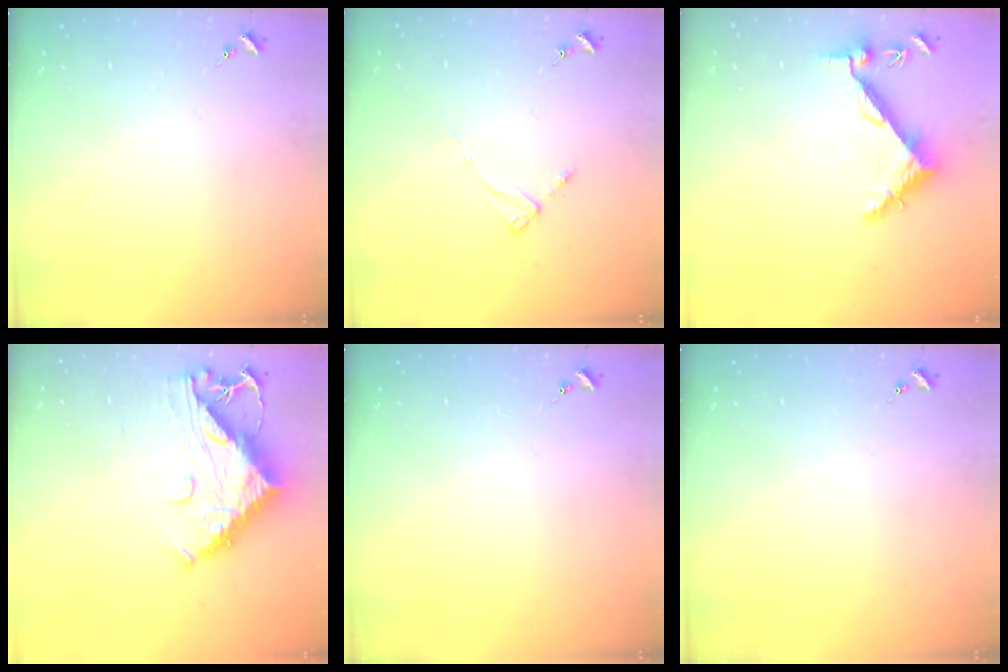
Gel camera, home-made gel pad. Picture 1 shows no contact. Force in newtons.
{"total": 2.1, "press": 2.0, "slide": 0.4}
{"total": 6.7, "press": 6.7, "slide": 0.8}
{"total": 14.1, "press": 14.0, "slide": 1.3}
{"total": 0.0}
{"total": 0.0}